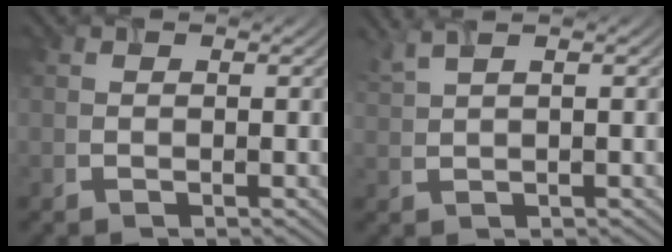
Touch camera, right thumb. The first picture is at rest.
{"total": 2.6, "force": [1.8, 0.1, 1.8], "torque": [-0.033, 0.020, 0.030]}